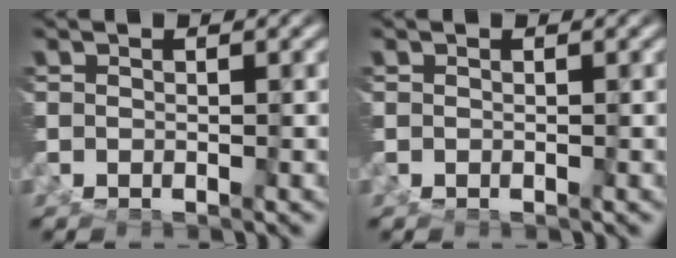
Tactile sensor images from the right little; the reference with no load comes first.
{"total": 0.0}